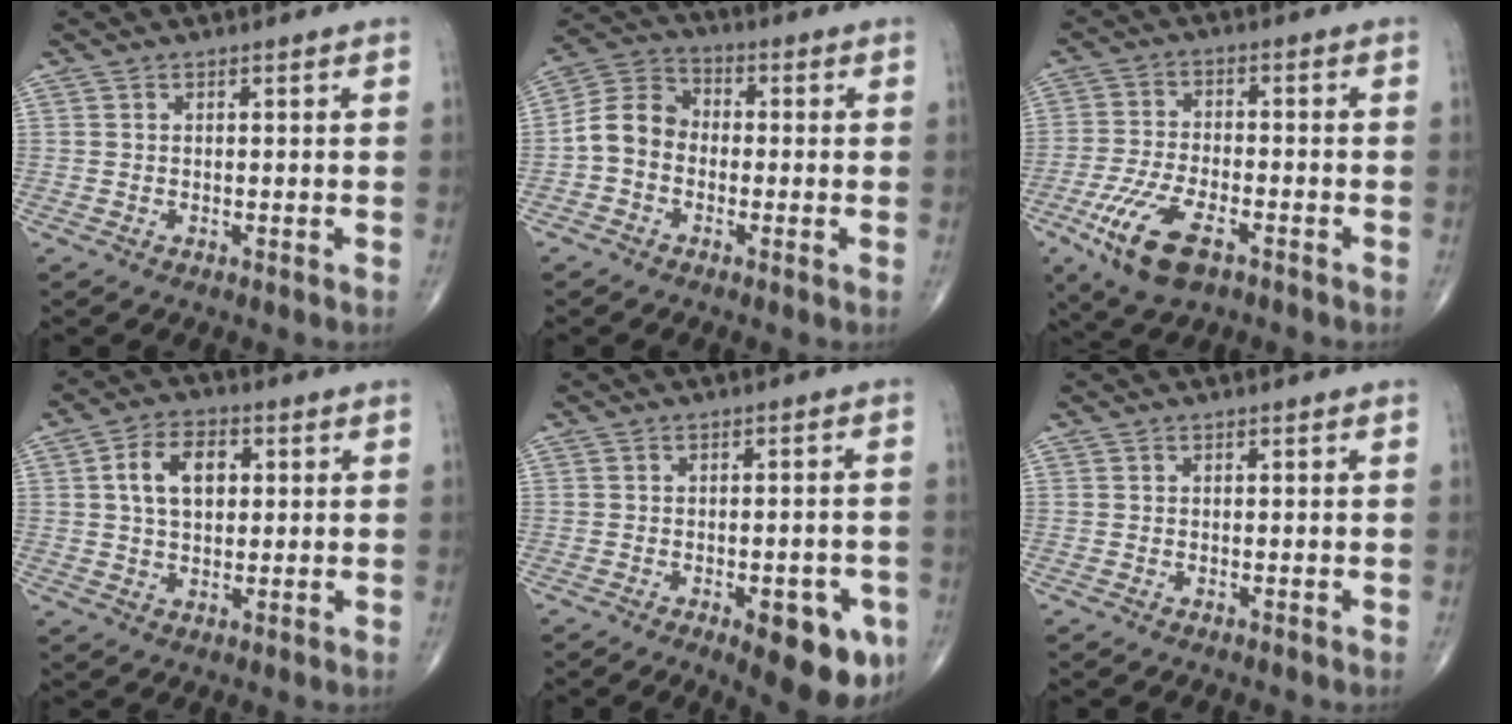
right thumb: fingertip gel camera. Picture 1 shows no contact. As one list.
[{"total": 7.8, "force": [-1.6, 6.3, 4.4], "torque": [-0.069, 0.031, -0.048]}, {"total": 11.7, "force": [-5.9, 5.1, 8.7], "torque": [-0.179, 0.006, -0.106]}, {"total": 8.5, "force": [1.8, 5.4, 6.3], "torque": [-0.097, 0.007, 0.030]}, {"total": 11.8, "force": [-5.2, 4.6, 9.6], "torque": [-0.094, 0.008, -0.057]}, {"total": 0.0}]